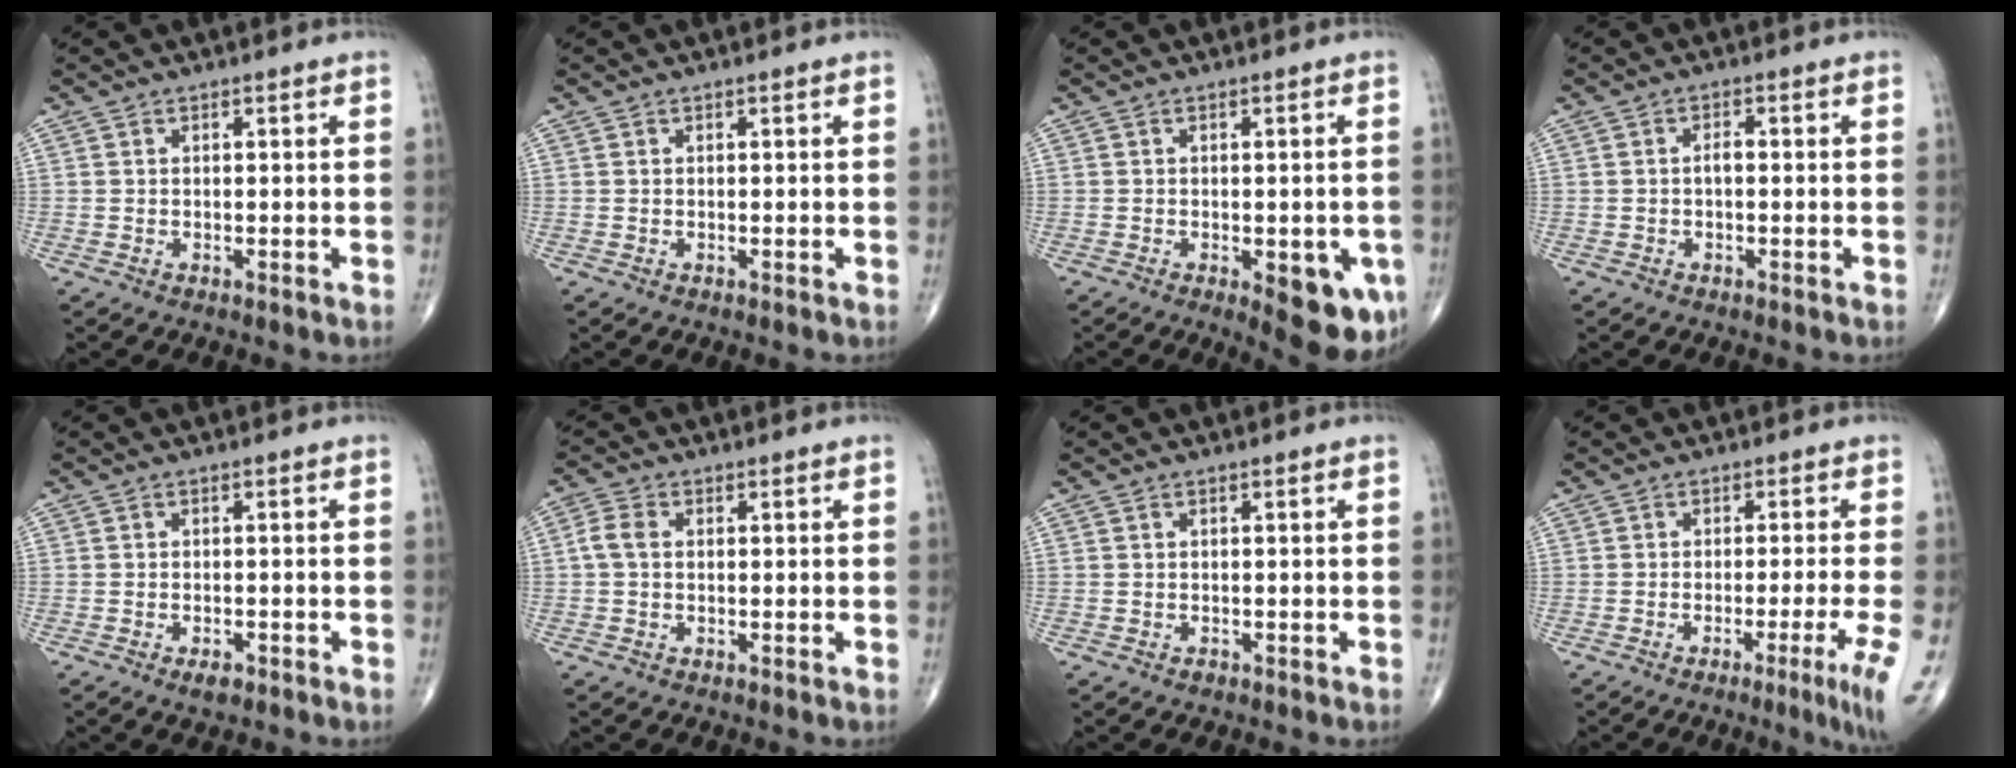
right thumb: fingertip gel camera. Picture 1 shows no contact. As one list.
[{"total": 0.0}, {"total": 11.0, "force": [-3.9, 4.5, 9.3], "torque": [-0.093, -0.007, -0.038]}, {"total": 1.5, "force": [-0.3, 0.8, 1.3], "torque": [-0.018, 0.006, -0.007]}, {"total": 2.0, "force": [-1.2, 0.8, 1.3], "torque": [-0.022, 0.002, -0.020]}, {"total": 3.2, "force": [0.1, 2.2, 2.3], "torque": [-0.053, 0.009, -0.003]}, {"total": 0.6, "force": [-0.4, 0.4, 0.2], "torque": [0.002, 0.001, -0.006]}, {"total": 6.8, "force": [-2.9, -1.0, 6.1], "torque": [-0.090, -0.010, -0.047]}]